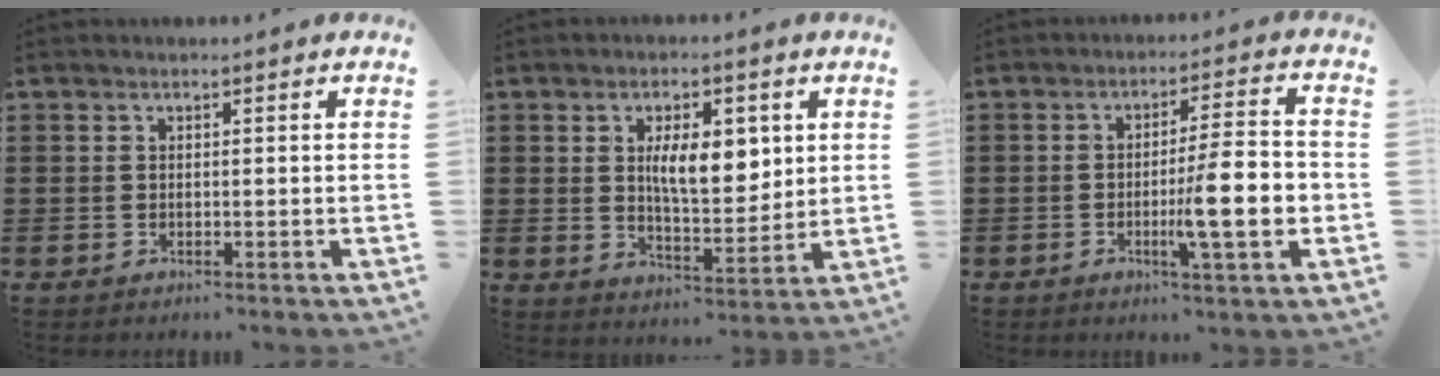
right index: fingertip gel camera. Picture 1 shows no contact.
{"total": 8.6, "force": [2.2, 3.8, 7.4], "torque": [-0.125, 0.001, 0.031]}
{"total": 10.4, "force": [-2.3, 1.4, 10.1], "torque": [-0.139, -0.012, -0.043]}